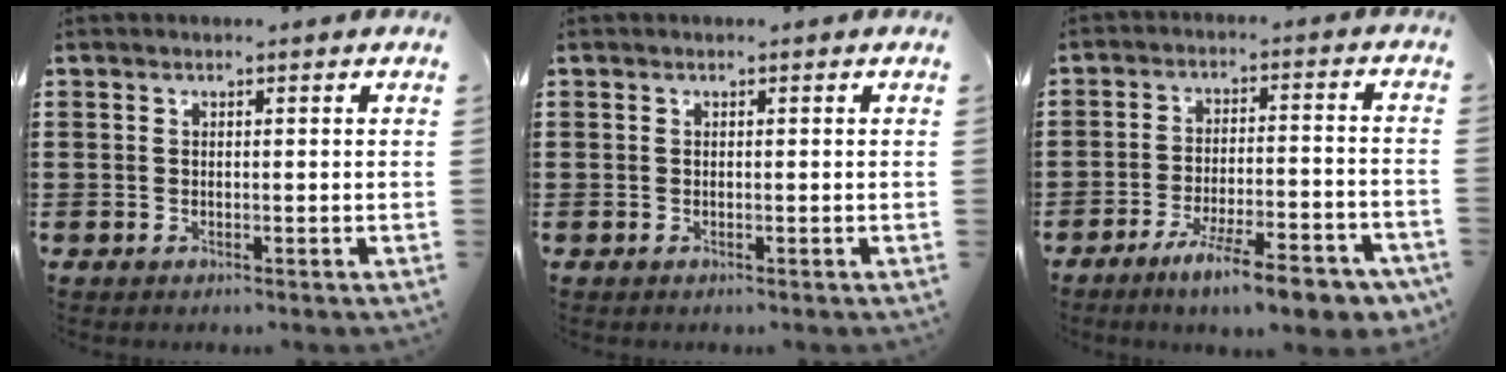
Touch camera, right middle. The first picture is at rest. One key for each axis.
{"total": 0.0}
{"total": 9.5, "fx": -7.1, "fy": 1.2, "fz": 6.3, "tx": -0.106, "ty": 0.002, "tz": -0.128}